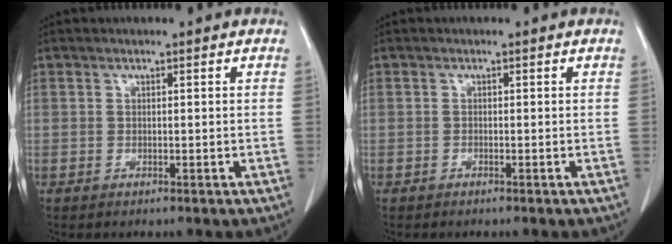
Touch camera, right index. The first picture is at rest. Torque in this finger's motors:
{"motor_torque": [0.10, -0.08, 0.02, 0.01]}